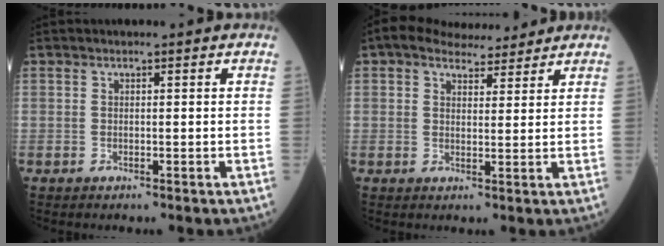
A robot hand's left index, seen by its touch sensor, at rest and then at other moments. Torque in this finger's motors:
{"motor_torque": [1.05, -1.09, 0.14, 0.05]}